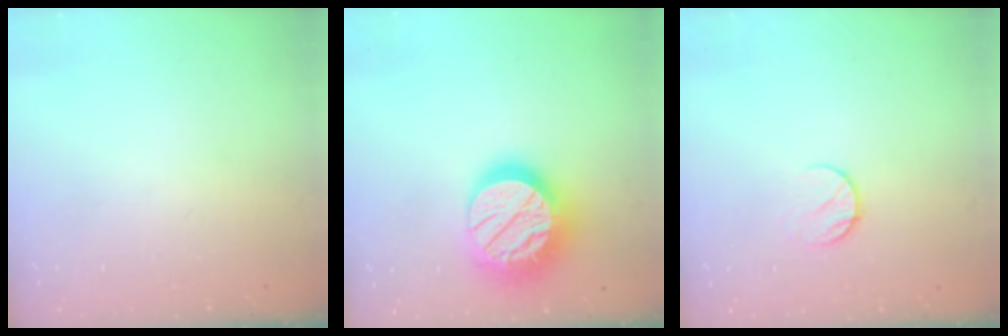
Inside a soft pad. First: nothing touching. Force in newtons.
{"total": 21.9, "press": 21.8, "slide": 1.5}
{"total": 6.1, "press": 6.1, "slide": 0.7}